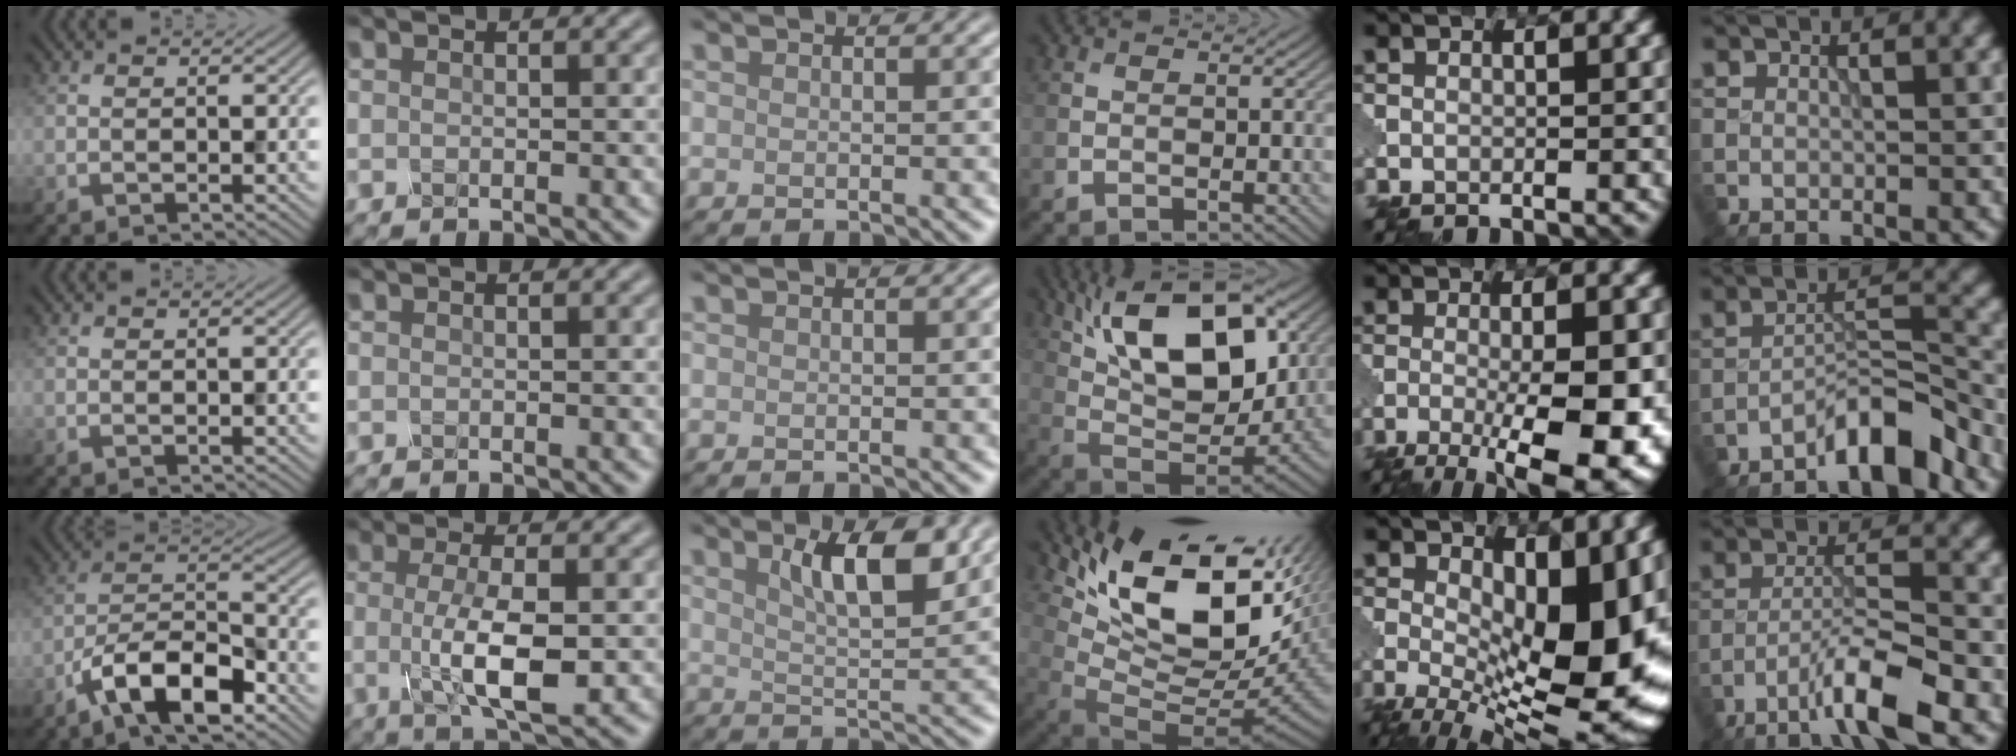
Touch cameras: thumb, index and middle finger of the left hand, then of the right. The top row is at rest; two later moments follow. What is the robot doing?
{"motion": "disassemble", "object": "glue stick"}